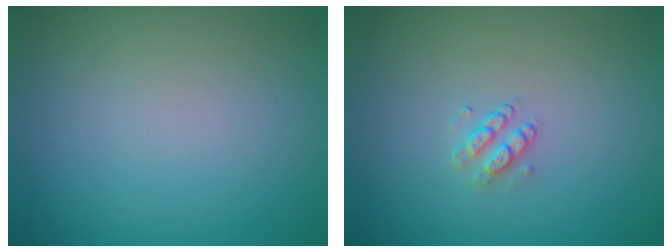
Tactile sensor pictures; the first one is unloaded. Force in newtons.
{"total": 1.4, "press": 1.0, "slide": 1.0}